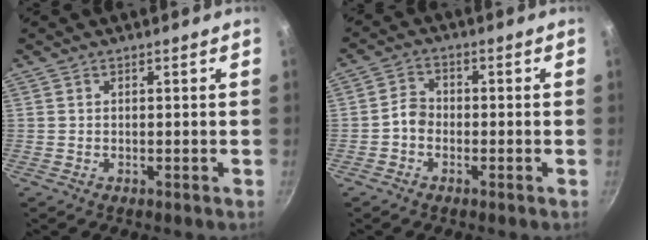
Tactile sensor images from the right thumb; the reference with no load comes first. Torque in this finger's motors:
{"motor_torque": [0.99, 0.36, 0.37, -0.91, -0.01]}